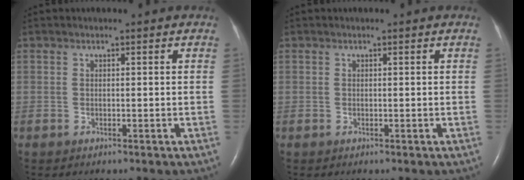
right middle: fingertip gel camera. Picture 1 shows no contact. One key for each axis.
{"total": 0.0}